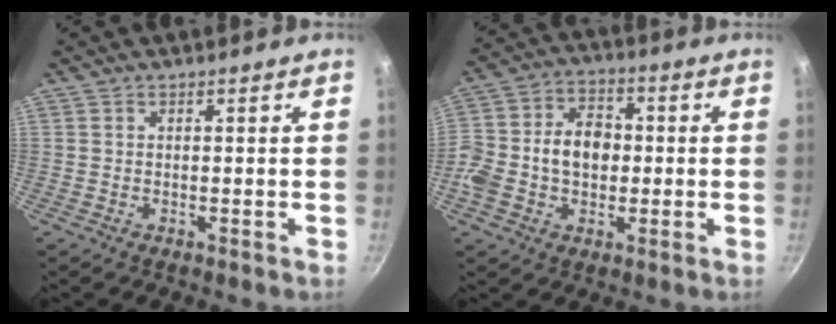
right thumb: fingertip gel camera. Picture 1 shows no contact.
{"total": 13.5, "force": [-0.8, 9.9, 9.1], "torque": [-0.144, 0.032, -0.031]}